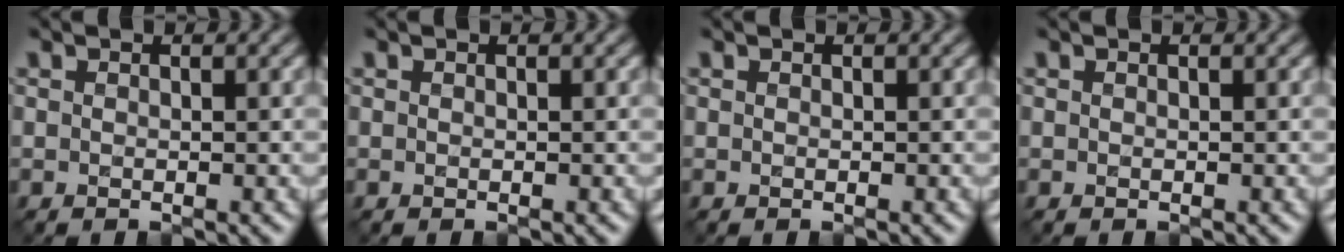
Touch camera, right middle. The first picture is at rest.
{"total": 0.0}
{"total": 0.0}
{"total": 0.0}